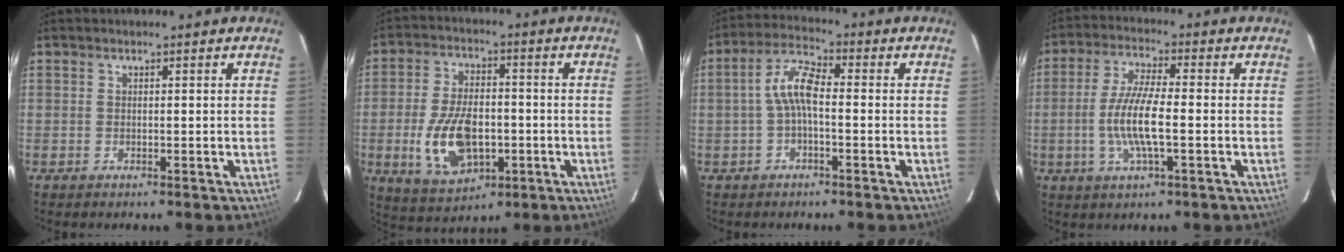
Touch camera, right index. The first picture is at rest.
{"total": 13.3, "force": [-3.2, 7.4, 10.5], "torque": [-0.215, -0.004, -0.043]}
{"total": 5.9, "force": [-0.8, 2.1, 5.4], "torque": [-0.118, 0.020, -0.019]}
{"total": 9.3, "force": [-1.8, 1.7, 9.0], "torque": [-0.180, -0.004, -0.038]}